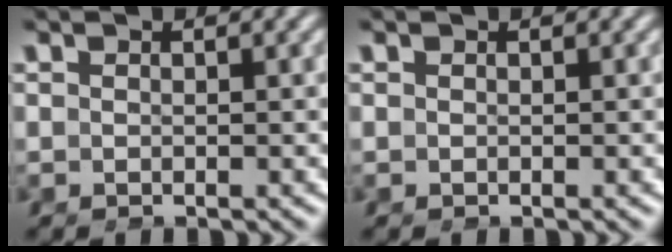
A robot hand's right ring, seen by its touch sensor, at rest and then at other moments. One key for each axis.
{"total": 0.0}